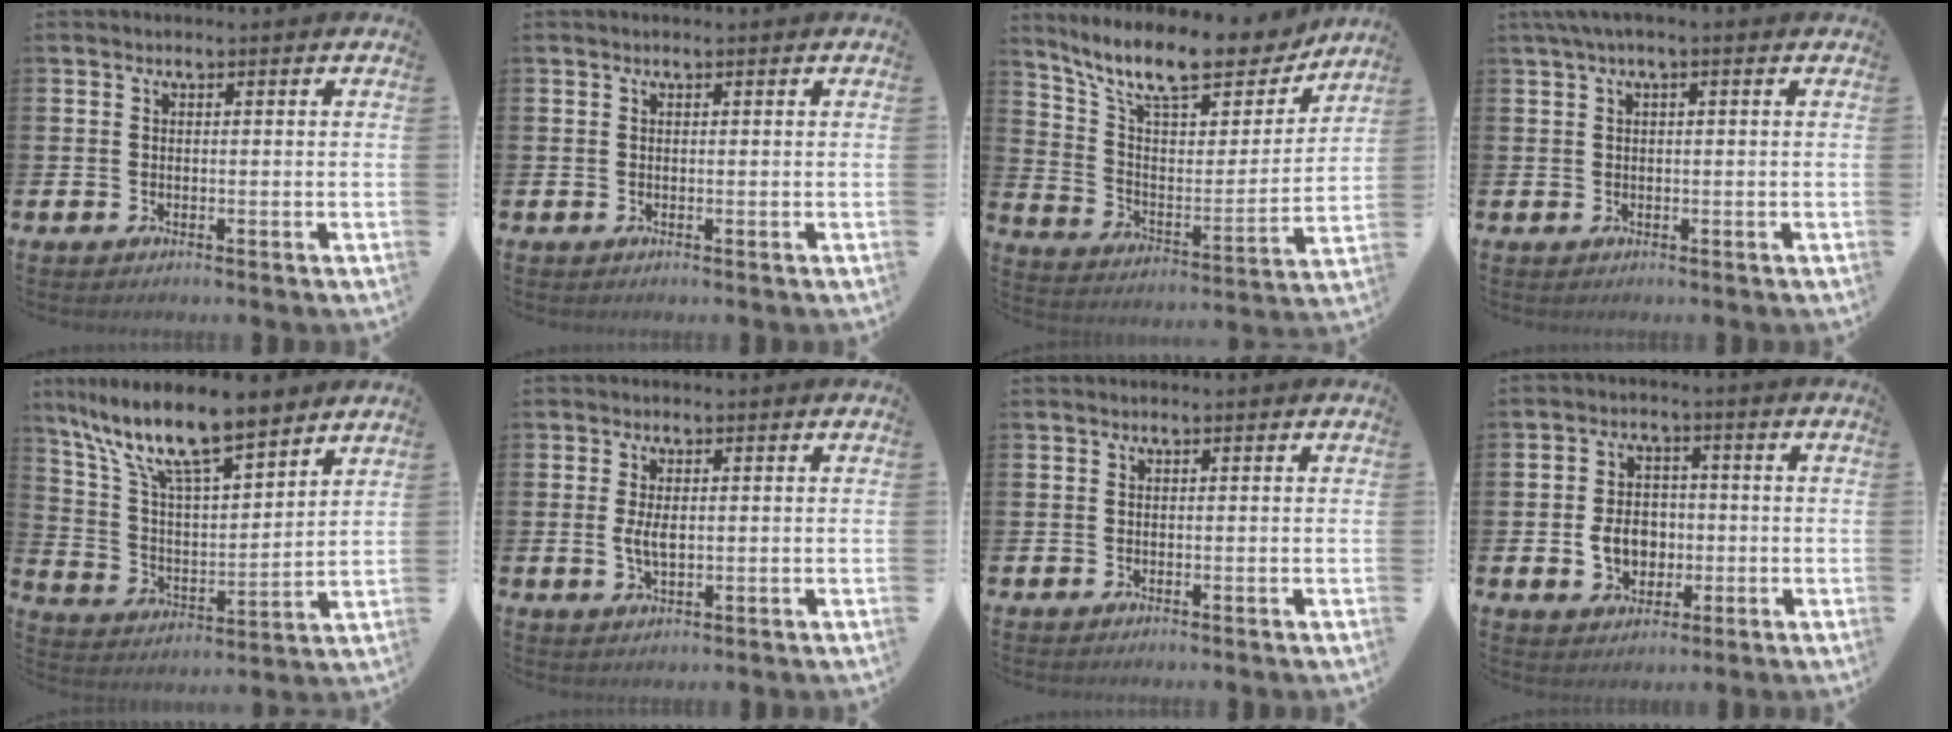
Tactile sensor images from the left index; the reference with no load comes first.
{"total": 0.0}
{"total": 12.6, "force": [10.6, 3.7, 5.7], "torque": [-0.141, -0.065, 0.184]}
{"total": 1.6, "force": [0.7, 0.2, 1.5], "torque": [-0.034, 0.005, 0.012]}
{"total": 11.6, "force": [9.6, 2.8, 5.9], "torque": [-0.146, -0.048, 0.166]}
{"total": 3.0, "force": [0.2, 1.5, 2.7], "torque": [-0.039, -0.001, -0.001]}
{"total": 0.0}
{"total": 5.7, "force": [-0.9, 4.7, 3.2], "torque": [-0.046, 0.004, -0.022]}